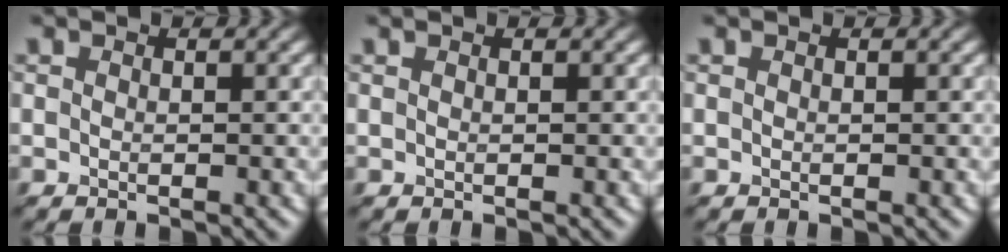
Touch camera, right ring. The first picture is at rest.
{"total": 0.0}
{"total": 0.0}